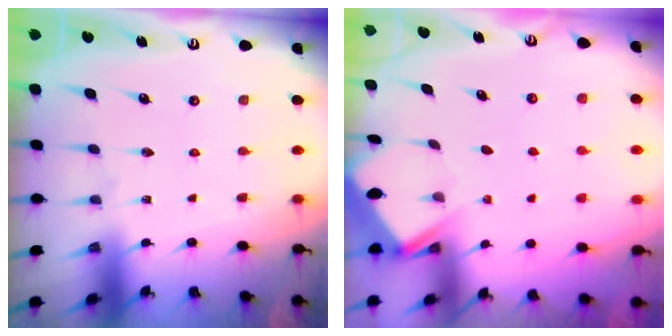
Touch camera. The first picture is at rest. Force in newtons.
{"total": 4.6, "press": 4.6, "slide": 0.3}